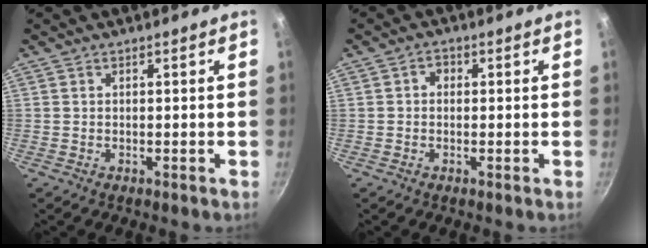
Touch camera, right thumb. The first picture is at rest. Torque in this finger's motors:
{"motor_torque": [0.39, 0.70, 0.44, 0.25, -0.04]}